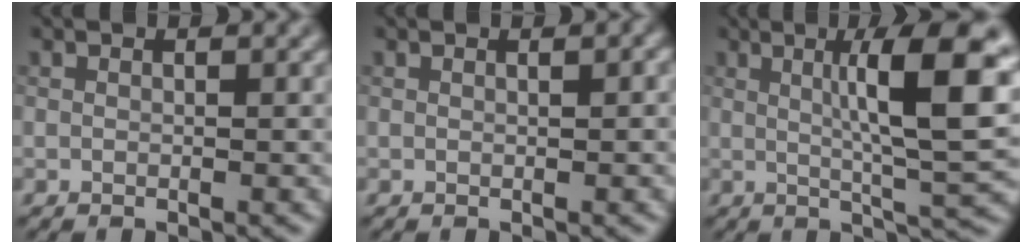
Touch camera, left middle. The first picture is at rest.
{"total": 0.9, "force": [0.3, 0.1, 0.8], "torque": [-0.009, 0.005, 0.004]}
{"total": 10.1, "force": [2.1, 1.8, 9.7], "torque": [-0.127, 0.007, 0.032]}